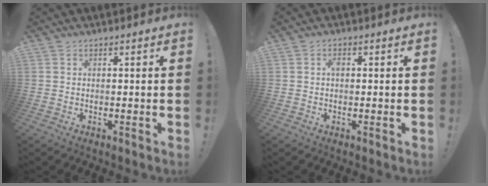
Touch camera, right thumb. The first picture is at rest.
{"total": 1.1, "force": [-0.1, 0.7, 0.8], "torque": [-0.010, 0.004, -0.004]}